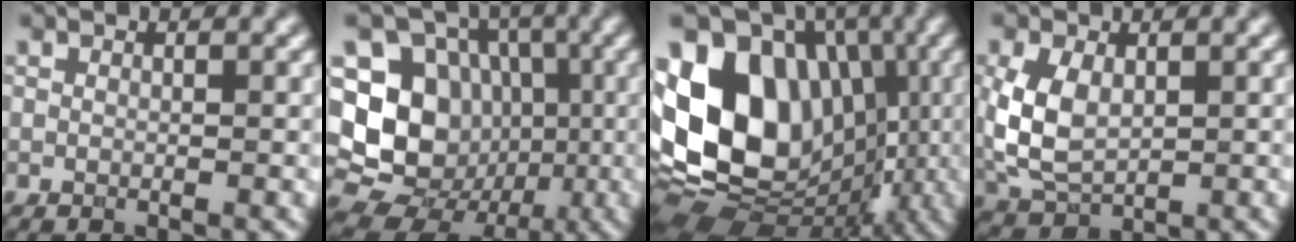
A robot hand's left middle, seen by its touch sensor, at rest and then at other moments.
{"total": 15.1, "force": [-0.6, 13.8, 6.2], "torque": [-0.143, 0.027, -0.024]}
{"total": 14.8, "force": [0.1, 11.1, 9.7], "torque": [-0.172, 0.014, -0.021]}
{"total": 5.1, "force": [0.6, 3.4, 3.8], "torque": [-0.094, 0.001, 0.017]}